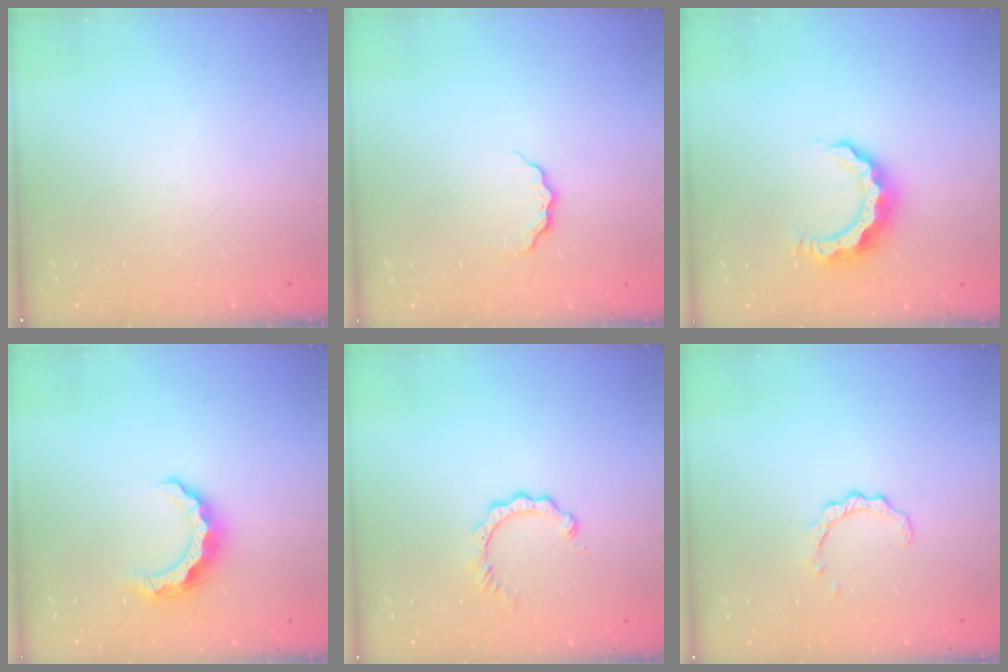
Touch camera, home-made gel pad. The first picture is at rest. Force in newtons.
{"total": 4.8, "press": 4.7, "slide": 0.5}
{"total": 8.2, "press": 8.2, "slide": 0.4}
{"total": 7.7, "press": 7.7, "slide": 0.4}
{"total": 3.0, "press": 2.9, "slide": 0.3}
{"total": 2.6, "press": 2.5, "slide": 0.3}